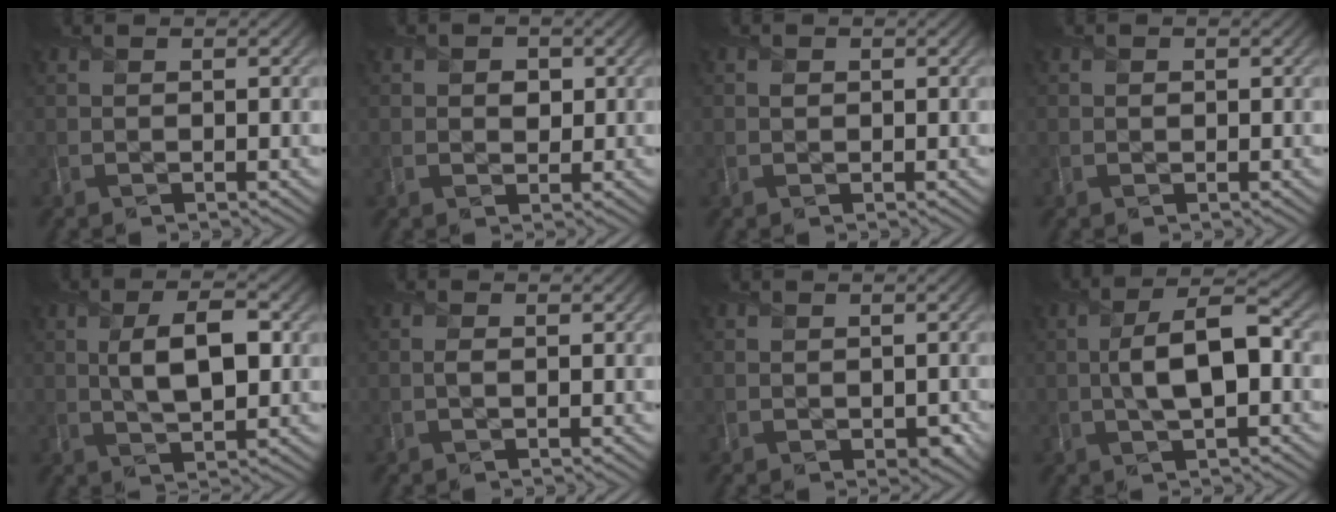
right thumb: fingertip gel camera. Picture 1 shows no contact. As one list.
[{"total": 2.1, "force": [0.5, 1.7, 1.1], "torque": [-0.016, -0.005, 0.002]}, {"total": 0.6, "force": [0.1, 0.6, 0.2], "torque": [-0.001, -0.003, -0.001]}, {"total": 0.7, "force": [0.0, 0.7, 0.1], "torque": [0.001, -0.006, -0.003]}, {"total": 7.0, "force": [0.8, 3.2, 6.2], "torque": [-0.107, 0.003, 0.010]}, {"total": 1.0, "force": [-0.1, 0.5, 0.8], "torque": [-0.017, -0.002, -0.004]}, {"total": 1.9, "force": [-0.5, 1.6, 0.9], "torque": [-0.013, -0.015, -0.010]}, {"total": 8.1, "force": [-0.3, 3.3, 7.4], "torque": [-0.134, 0.009, -0.013]}]